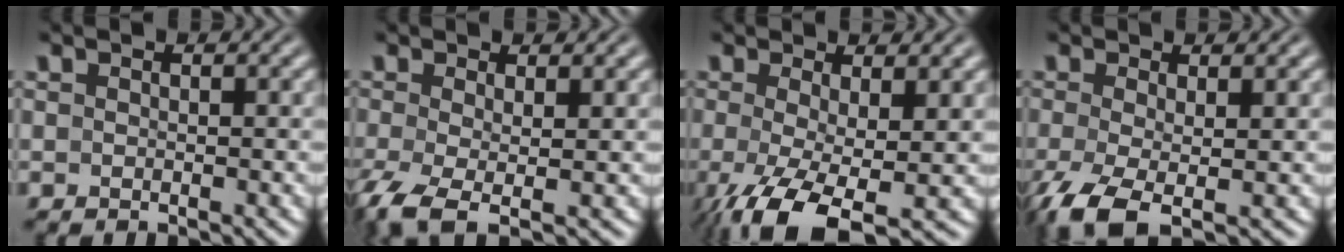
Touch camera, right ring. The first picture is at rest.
{"total": 4.2, "force": [-2.6, 1.9, 2.7], "torque": [-0.081, -0.048, -0.019]}
{"total": 5.5, "force": [-2.9, 1.7, 4.3], "torque": [-0.106, -0.046, -0.022]}
{"total": 4.6, "force": [-2.7, 2.0, 3.1], "torque": [-0.086, -0.044, -0.021]}